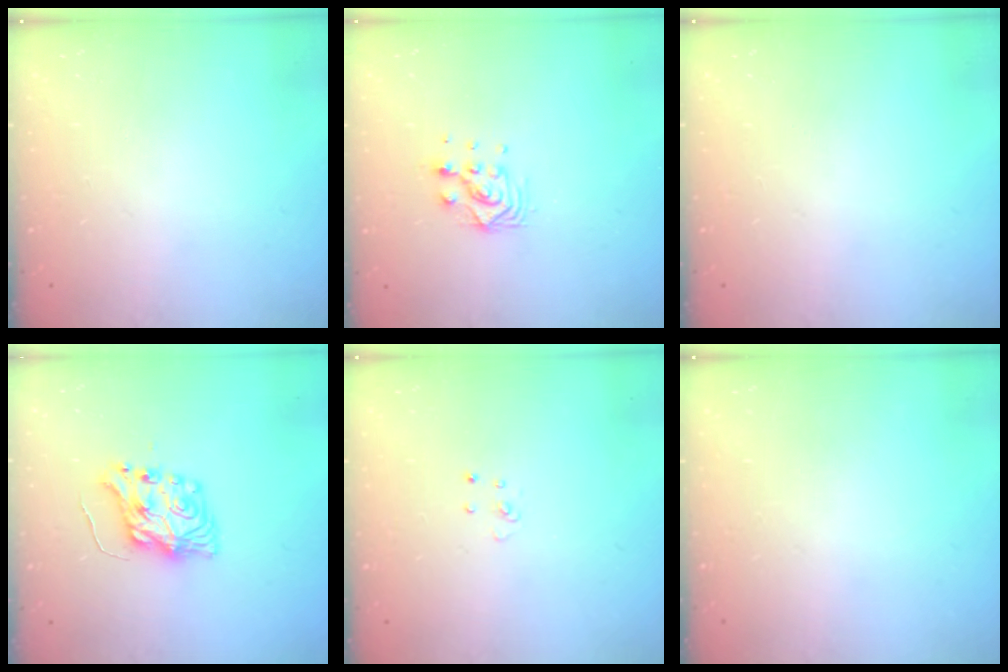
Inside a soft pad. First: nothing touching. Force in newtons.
{"total": 7.6, "press": 7.5, "slide": 0.5}
{"total": 0.0}
{"total": 8.1, "press": 8.0, "slide": 0.7}
{"total": 3.1, "press": 3.1, "slide": 0.2}
{"total": 0.0}